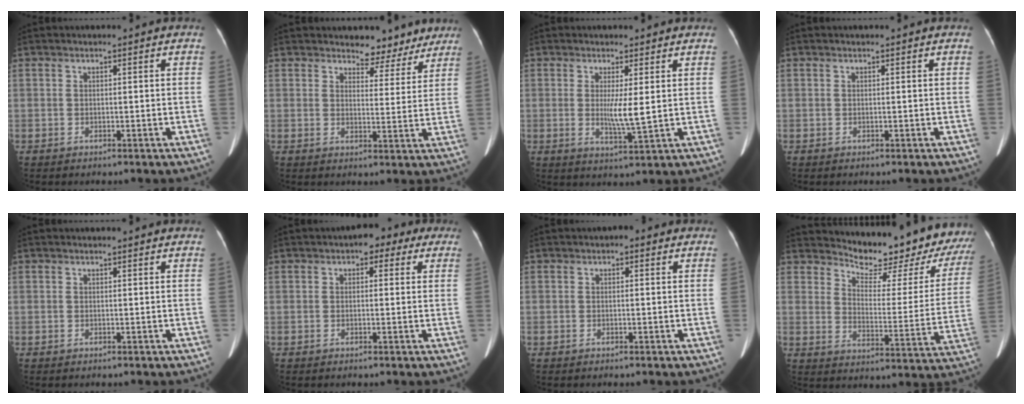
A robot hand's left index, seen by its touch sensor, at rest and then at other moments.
{"total": 6.1, "force": [5.5, 2.7, 0.6], "torque": [0.002, -0.006, 0.066]}
{"total": 4.0, "force": [0.1, -0.1, 4.0], "torque": [-0.080, -0.013, 0.013]}
{"total": 0.0}
{"total": 0.9, "force": [0.8, -0.2, 0.3], "torque": [-0.009, 0.012, 0.016]}
{"total": 4.0, "force": [1.8, 2.5, 2.4], "torque": [-0.022, 0.030, 0.019]}
{"total": 0.7, "force": [0.0, 0.5, 0.4], "torque": [-0.009, 0.008, 0.000]}
{"total": 20.1, "force": [18.8, 4.1, 6.1], "torque": [-0.078, -0.075, 0.224]}